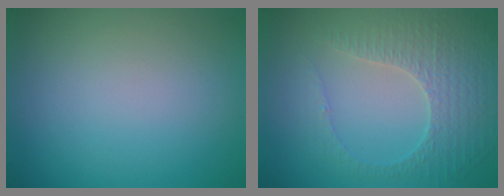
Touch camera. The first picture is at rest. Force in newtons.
{"total": 3.4, "press": 3.2, "slide": 1.4}